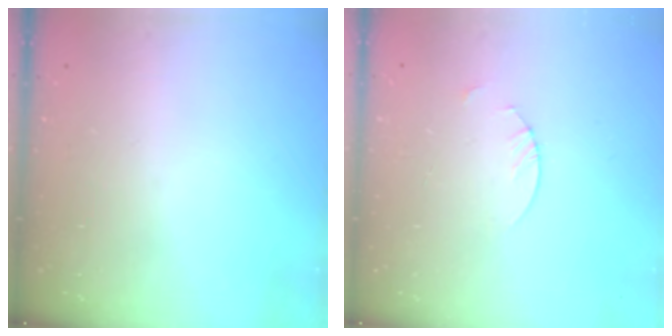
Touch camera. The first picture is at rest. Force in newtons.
{"total": 1.8, "press": 1.8, "slide": 0.2}